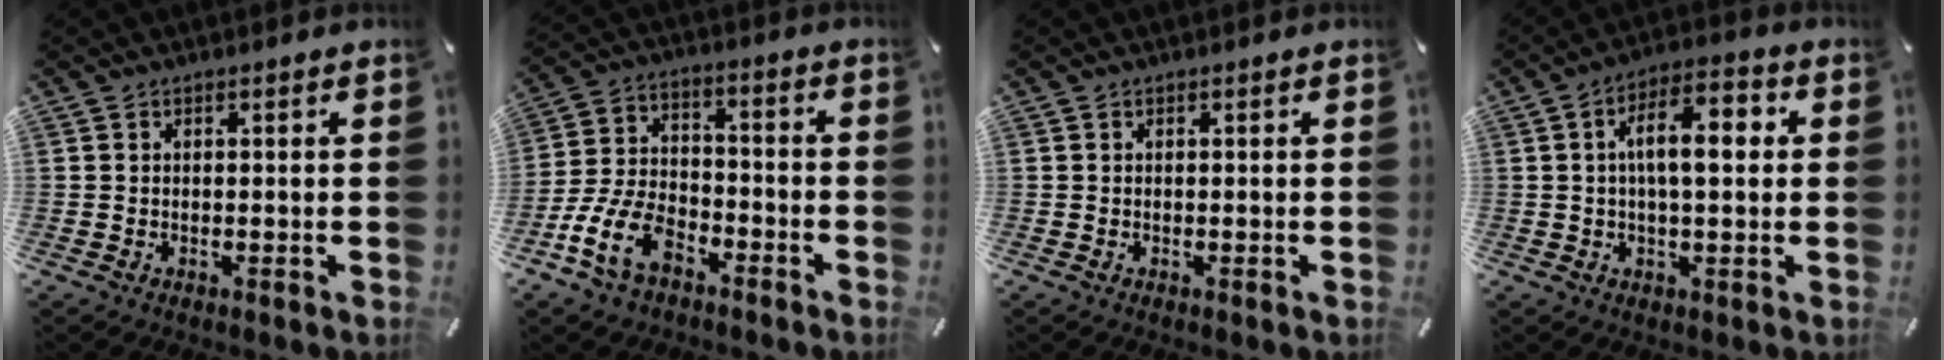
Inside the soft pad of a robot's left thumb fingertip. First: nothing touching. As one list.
[{"total": 12.7, "force": [-7.4, 7.7, 6.8], "torque": [-0.143, 0.042, -0.137]}, {"total": 0.0}, {"total": 10.7, "force": [1.8, 4.2, 9.6], "torque": [-0.164, 0.004, 0.022]}]